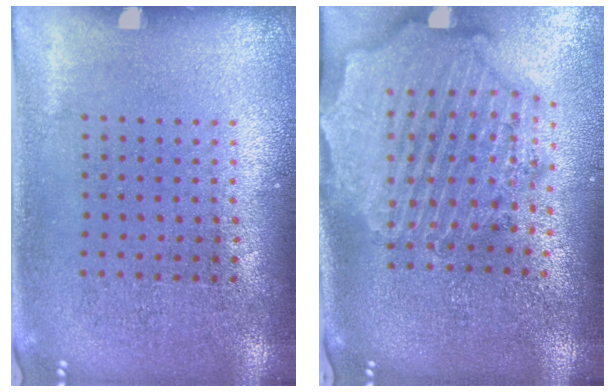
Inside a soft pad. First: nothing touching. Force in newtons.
{"total": 3.5, "press": 3.0, "slide": 1.9}